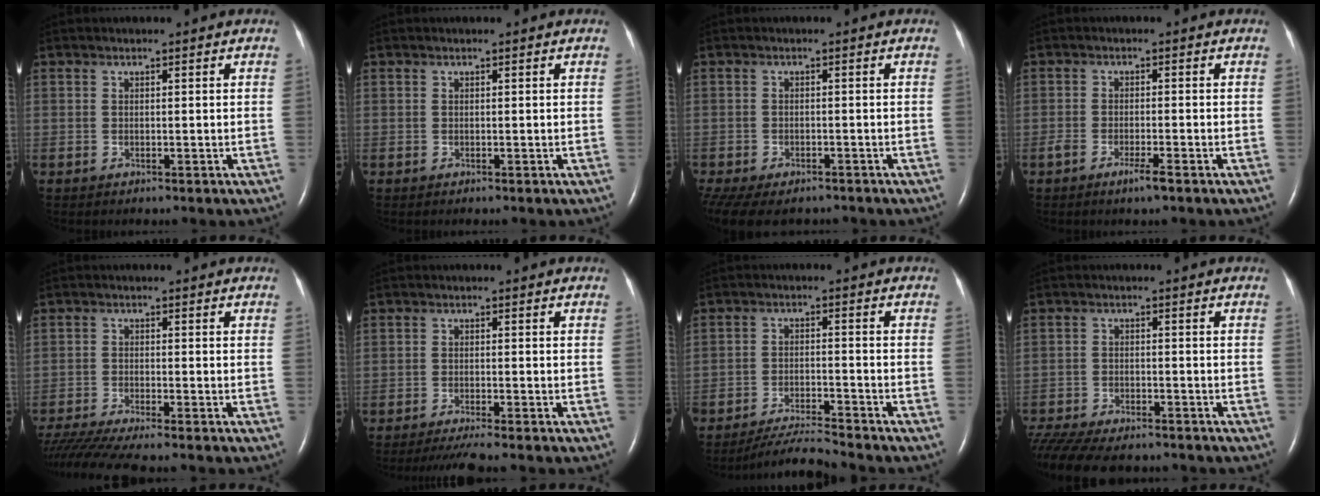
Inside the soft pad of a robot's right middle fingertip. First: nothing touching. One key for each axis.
{"total": 0.0}
{"total": 15.1, "fx": -10.5, "fy": 8.2, "fz": 7.1, "tx": -0.209, "ty": -0.026, "tz": -0.138}
{"total": 2.6, "fx": -1.7, "fy": 0.0, "fz": 2.0, "tx": -0.042, "ty": -0.005, "tz": -0.034}
{"total": 9.6, "fx": -8.4, "fy": -0.7, "fz": 4.5, "tx": -0.073, "ty": -0.027, "tz": -0.141}
{"total": 4.6, "fx": -3.9, "fy": -0.7, "fz": 2.3, "tx": -0.039, "ty": -0.015, "tz": -0.066}
{"total": 5.5, "fx": -5.4, "fy": -1.0, "fz": 0.9, "tx": -0.019, "ty": -0.012, "tz": -0.098}
{"total": 15.0, "fx": -12.8, "fy": 4.2, "fz": 6.6, "tx": -0.161, "ty": -0.020, "tz": -0.189}